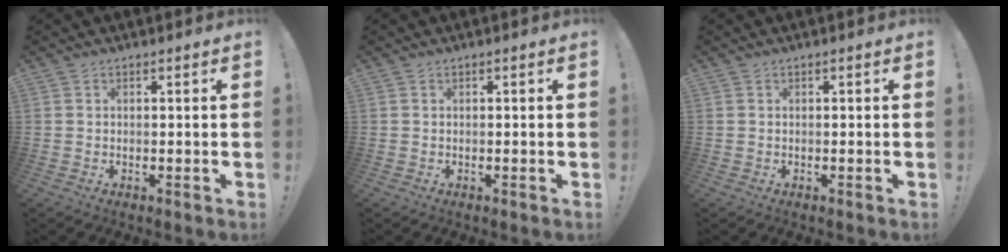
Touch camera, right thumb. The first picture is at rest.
{"total": 0.0}
{"total": 0.0}